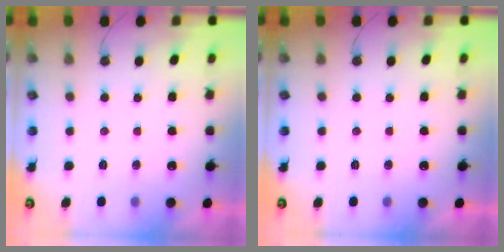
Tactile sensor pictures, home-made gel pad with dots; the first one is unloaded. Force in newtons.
{"total": 0.0}